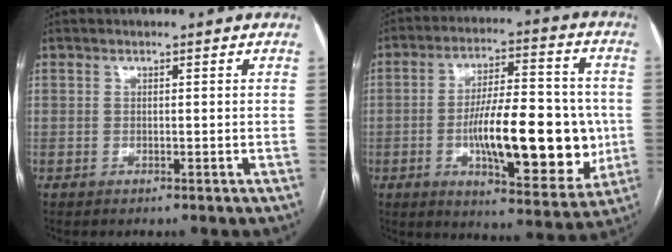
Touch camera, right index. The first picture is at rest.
{"total": 19.3, "force": [-2.9, 6.0, 18.1], "torque": [-0.275, 0.007, -0.038]}